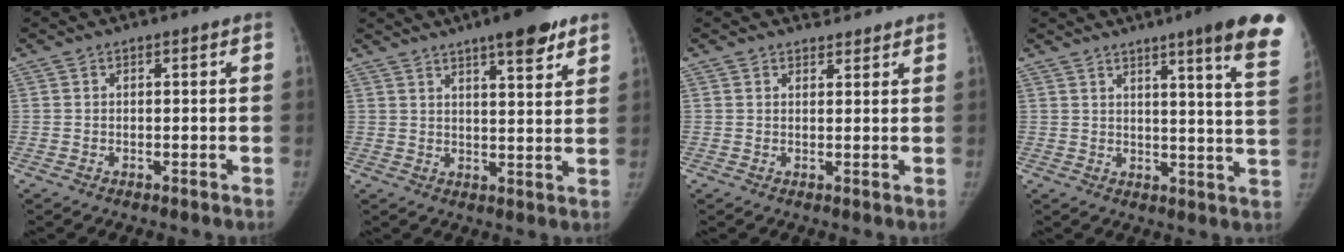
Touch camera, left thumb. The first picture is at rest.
{"total": 10.0, "force": [6.6, 2.3, 7.2], "torque": [-0.085, -0.030, 0.090]}
{"total": 2.1, "force": [1.9, 1.0, -0.2], "torque": [0.019, -0.013, 0.021]}
{"total": 15.4, "force": [10.0, 0.7, 11.7], "torque": [-0.130, -0.057, 0.107]}